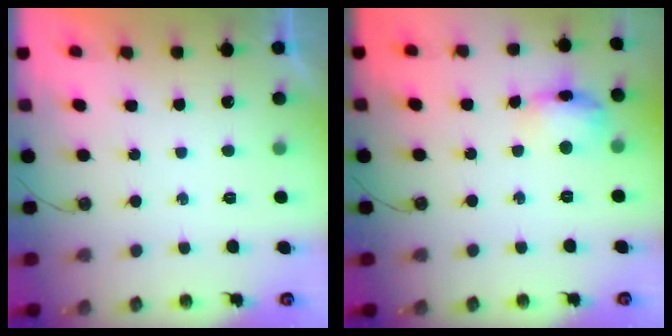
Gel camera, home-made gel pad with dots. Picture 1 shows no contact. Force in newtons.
{"total": 11.8, "press": 11.8, "slide": 0.9}